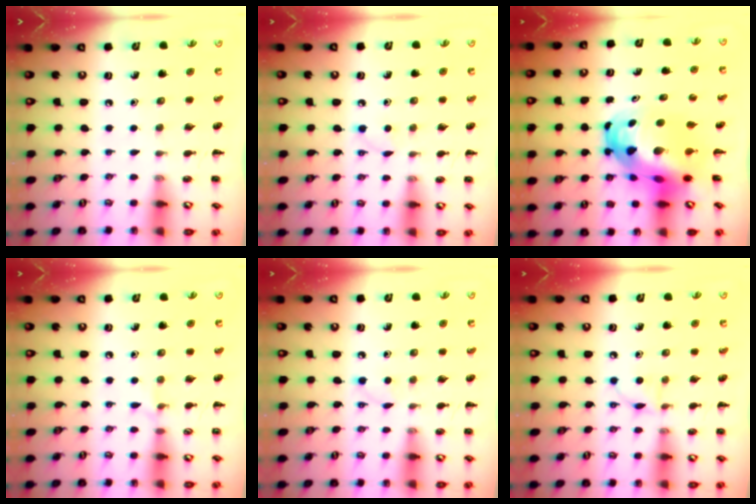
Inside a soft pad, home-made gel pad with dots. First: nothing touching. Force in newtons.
{"total": 2.7, "press": 2.5, "slide": 0.9}
{"total": 9.0, "press": 8.7, "slide": 2.5}
{"total": 4.4, "press": 4.1, "slide": 1.6}
{"total": 2.7, "press": 2.5, "slide": 0.9}
{"total": 5.3, "press": 5.2, "slide": 1.1}